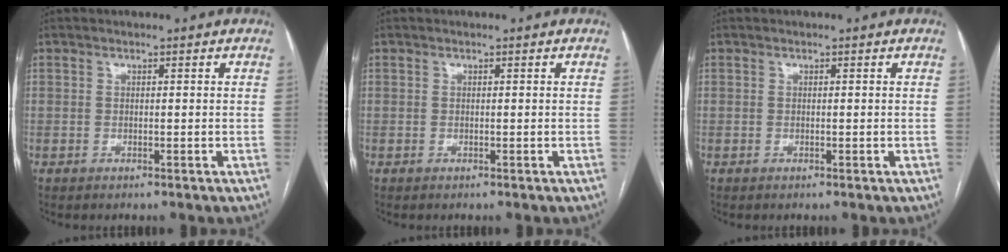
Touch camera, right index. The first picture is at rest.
{"total": 0.0}
{"total": 0.0}